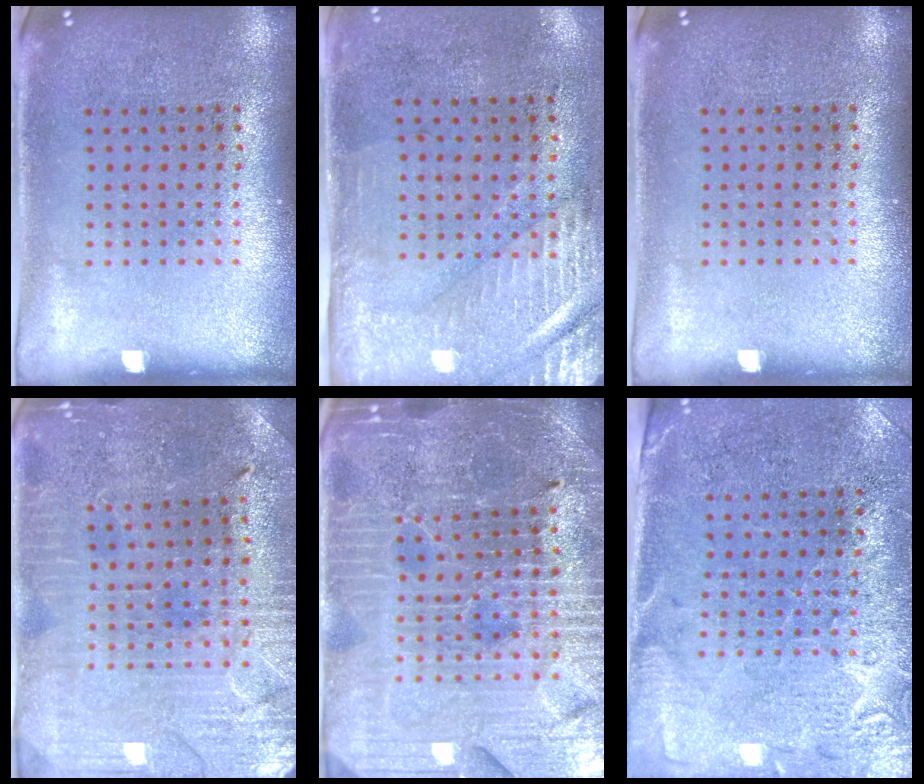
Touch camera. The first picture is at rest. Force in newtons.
{"total": 3.0, "press": 2.4, "slide": 1.6}
{"total": 0.0}
{"total": 1.5, "press": 1.4, "slide": 0.2}
{"total": 5.1, "press": 4.8, "slide": 1.7}
{"total": 2.9, "press": 2.6, "slide": 1.2}